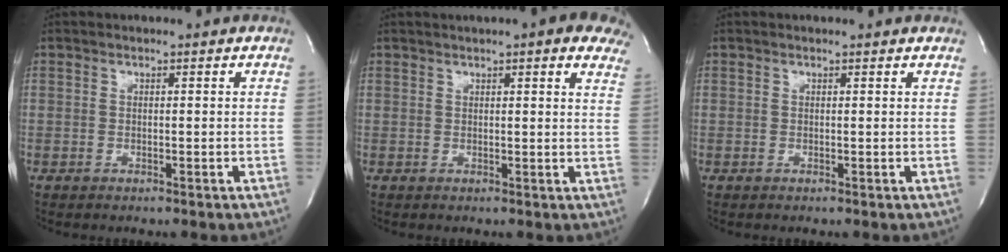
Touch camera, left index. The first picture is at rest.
{"total": 10.4, "force": [7.9, 1.8, 6.6], "torque": [-0.076, 0.006, 0.076]}
{"total": 2.0, "force": [2.0, 0.3, 0.4], "torque": [-0.014, 0.004, 0.015]}